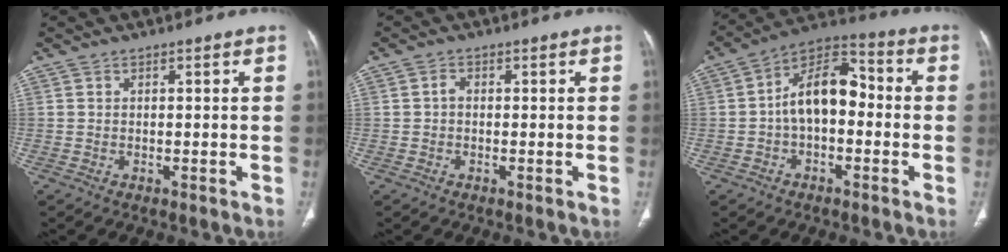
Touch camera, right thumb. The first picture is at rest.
{"total": 1.3, "force": [-0.1, 1.0, 0.8], "torque": [-0.008, 0.004, -0.007]}
{"total": 12.4, "force": [-0.7, 7.4, 9.9], "torque": [-0.142, 0.044, -0.025]}